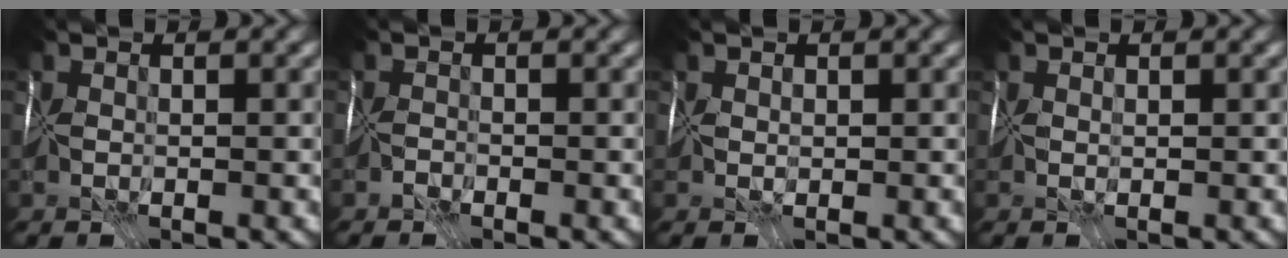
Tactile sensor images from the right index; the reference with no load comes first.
{"total": 1.9, "force": [-1.8, -0.1, -0.5], "torque": [0.026, -0.002, -0.036]}
{"total": 0.6, "force": [0.6, 0.2, 0.0], "torque": [0.010, 0.002, 0.012]}
{"total": 0.5, "force": [0.5, -0.2, -0.1], "torque": [0.004, 0.001, 0.011]}